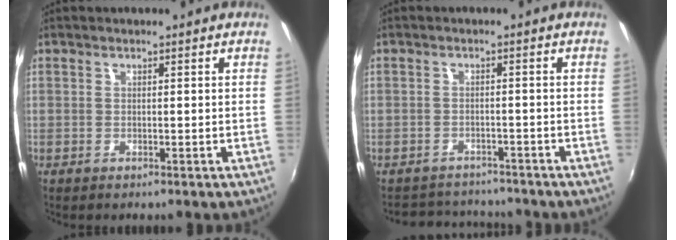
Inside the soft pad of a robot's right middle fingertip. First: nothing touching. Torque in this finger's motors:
{"motor_torque": [-0.01, -0.24, -0.31, -0.10]}